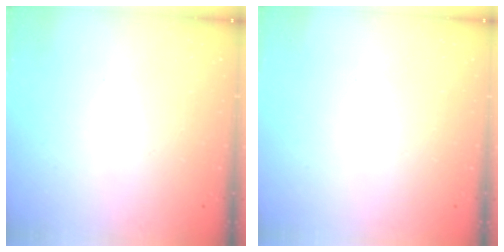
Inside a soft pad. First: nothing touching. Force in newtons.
{"total": 0.0}